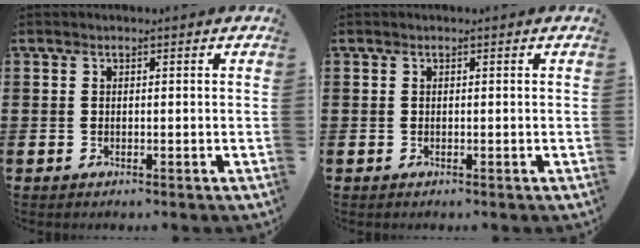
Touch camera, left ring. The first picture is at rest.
{"total": 0.0}